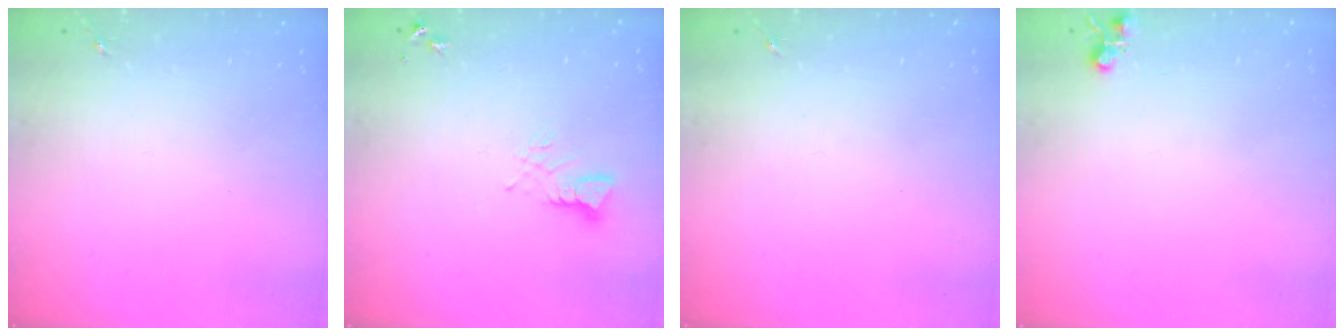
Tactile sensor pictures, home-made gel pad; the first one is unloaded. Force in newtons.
{"total": 3.5, "press": 3.5, "slide": 0.2}
{"total": 0.0}
{"total": 4.8, "press": 4.8, "slide": 0.7}